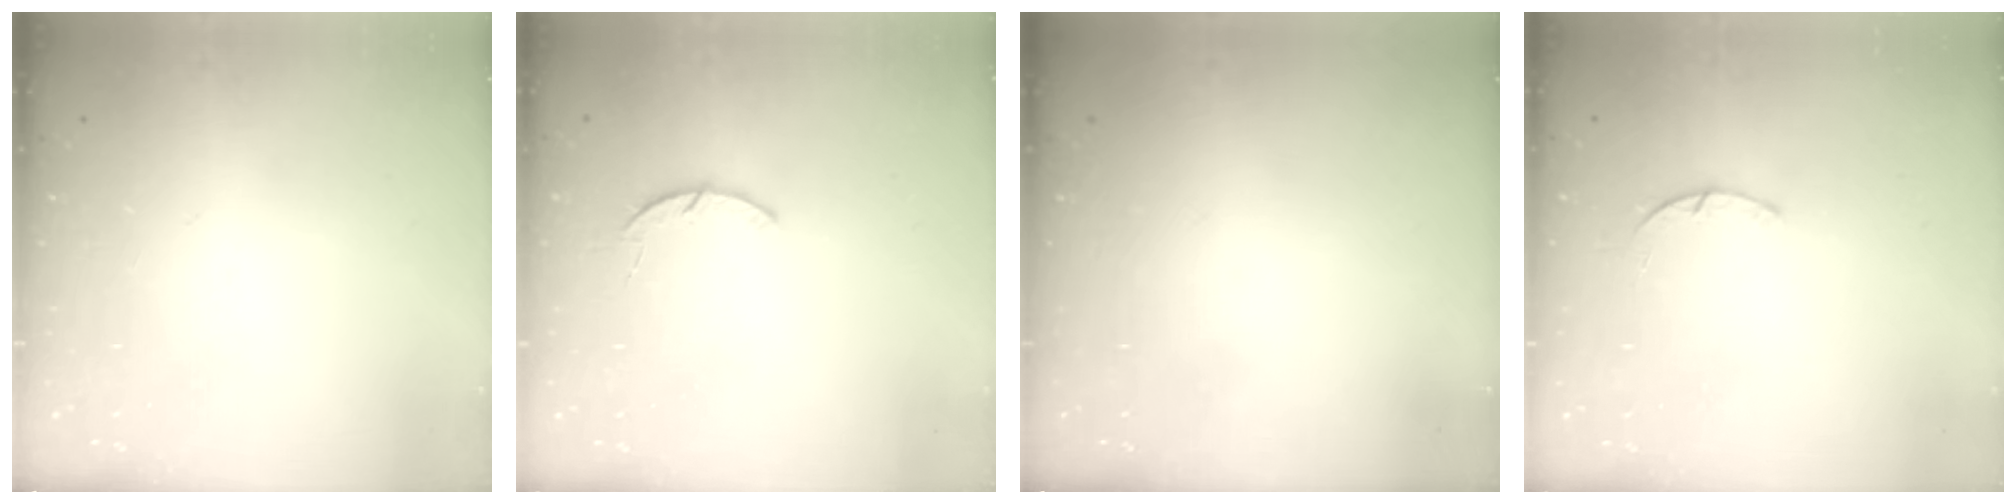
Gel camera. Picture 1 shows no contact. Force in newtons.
{"total": 3.2, "press": 3.2, "slide": 0.4}
{"total": 0.0}
{"total": 1.4, "press": 1.4, "slide": 0.3}